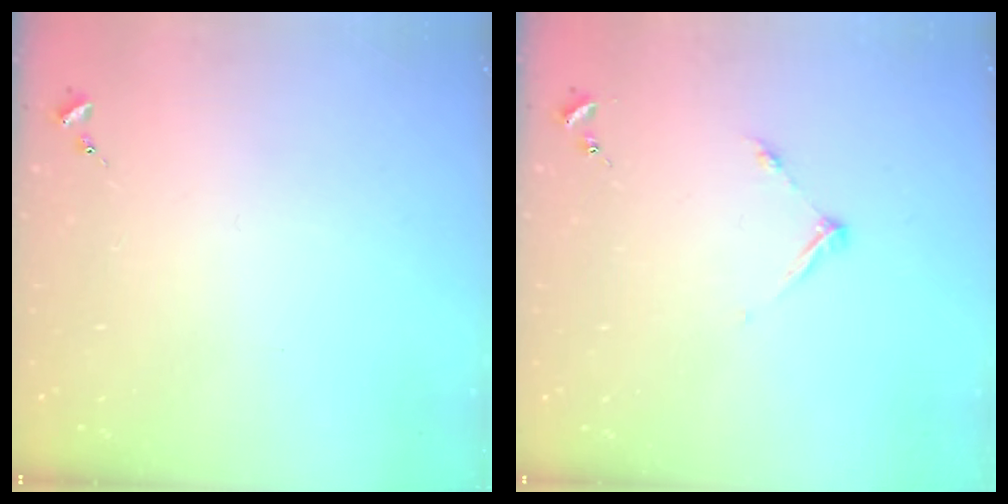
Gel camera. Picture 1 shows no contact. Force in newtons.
{"total": 5.6, "press": 5.6, "slide": 0.6}